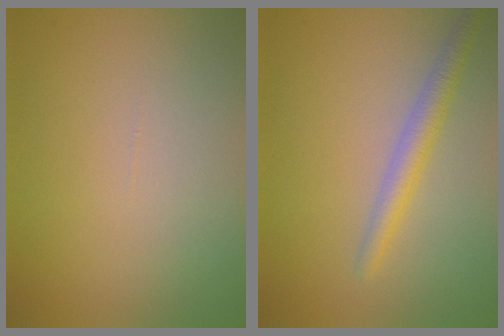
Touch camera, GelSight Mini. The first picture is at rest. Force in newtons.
{"total": 2.5, "press": 2.5, "slide": 0.1}